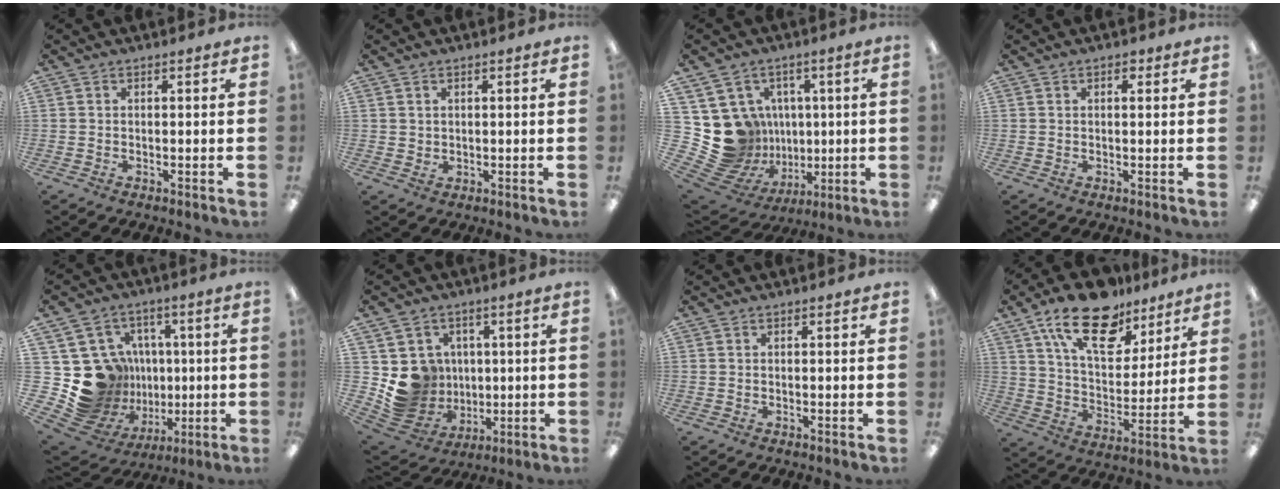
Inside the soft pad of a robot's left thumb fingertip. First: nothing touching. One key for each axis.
{"total": 1.5, "fx": 1.0, "fy": 1.1, "fz": 0.2, "tx": -0.005, "ty": 0.001, "tz": 0.018}
{"total": 15.9, "fx": 1.5, "fy": 15.2, "fz": 4.1, "tx": -0.105, "ty": -0.028, "tz": 0.069}
{"total": 1.5, "fx": 0.8, "fy": 0.9, "fz": 1.0, "tx": -0.004, "ty": -0.003, "tz": 0.010}
{"total": 19.9, "fx": 0.4, "fy": 19.0, "fz": 6.1, "tx": -0.144, "ty": -0.019, "tz": 0.069}
{"total": 10.9, "fx": 1.2, "fy": 10.7, "fz": 1.9, "tx": -0.065, "ty": -0.011, "tz": 0.040}
{"total": 0.0}
{"total": 19.1, "fx": 12.7, "fy": 9.5, "fz": 10.6, "tx": -0.179, "ty": -0.064, "tz": 0.223}